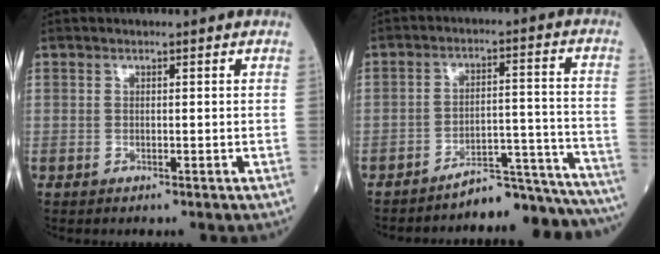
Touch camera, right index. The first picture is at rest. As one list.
[{"total": 14.5, "force": [-14.3, 0.6, 2.1], "torque": [0.004, 0.047, -0.193]}]